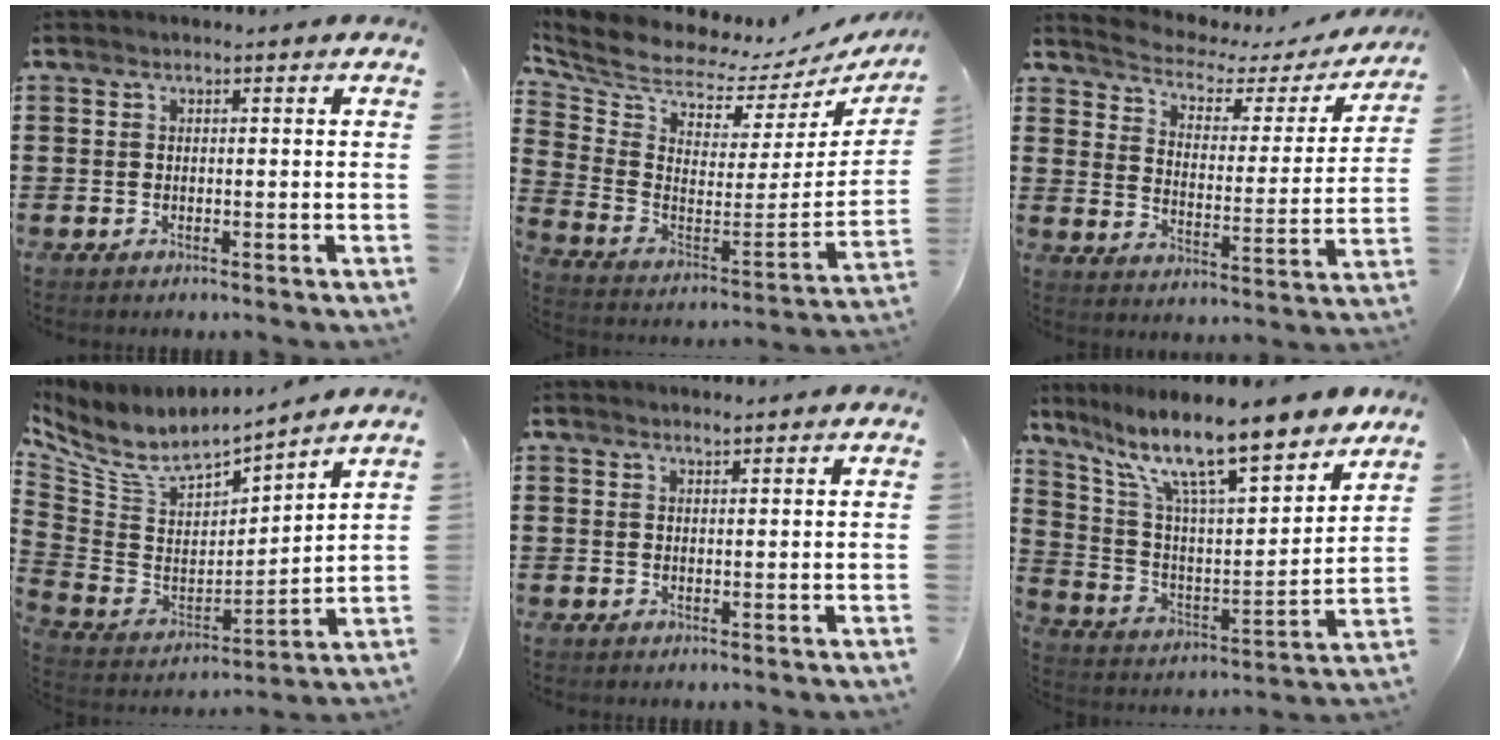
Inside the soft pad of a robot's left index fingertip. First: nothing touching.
{"total": 4.5, "force": [4.1, 1.6, 0.9], "torque": [-0.052, -0.055, 0.066]}
{"total": 3.1, "force": [2.5, 1.3, 1.1], "torque": [-0.042, -0.020, 0.033]}
{"total": 6.2, "force": [5.0, 2.0, 3.0], "torque": [-0.089, -0.045, 0.082]}
{"total": 1.4, "force": [1.4, 0.0, 0.1], "torque": [-0.005, -0.001, 0.027]}
{"total": 13.4, "force": [10.5, 2.5, 8.0], "torque": [-0.175, -0.065, 0.174]}